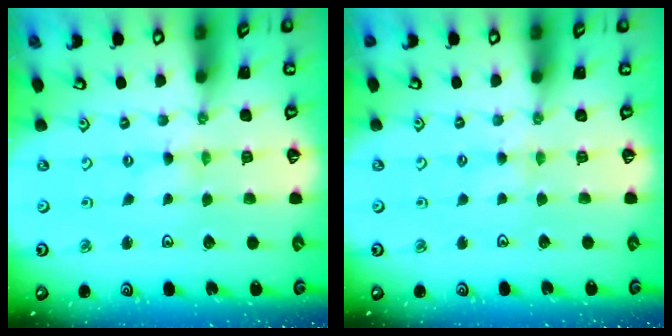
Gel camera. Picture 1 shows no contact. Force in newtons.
{"total": 2.5, "press": 2.4, "slide": 0.5}